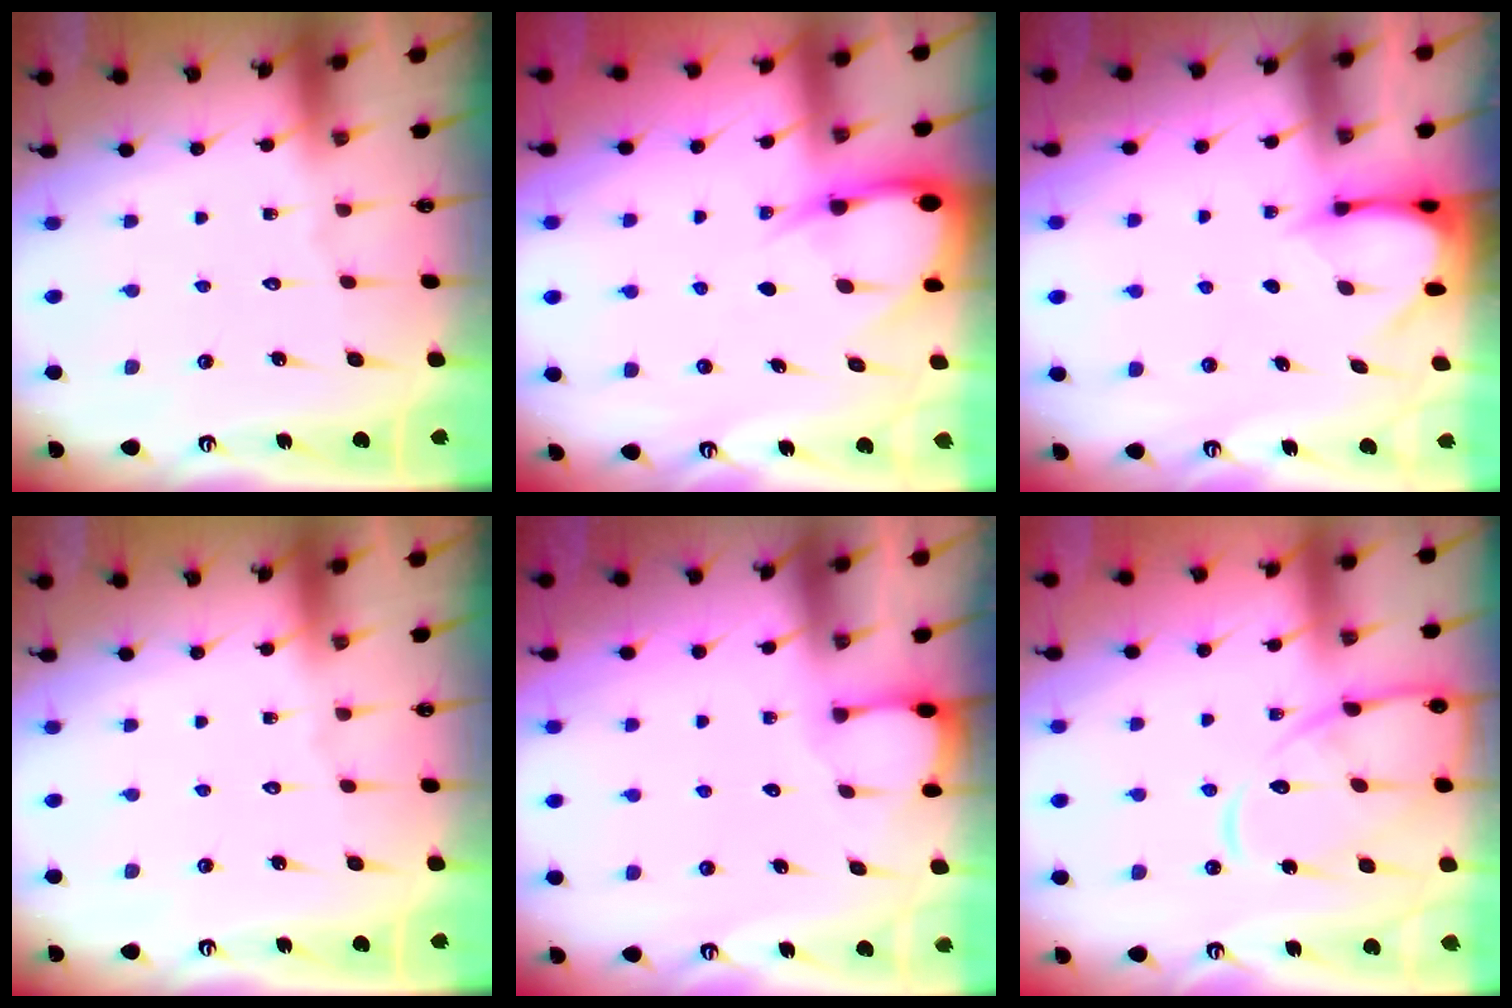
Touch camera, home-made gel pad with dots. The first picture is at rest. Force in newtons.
{"total": 6.6, "press": 6.5, "slide": 0.6}
{"total": 3.8, "press": 3.8, "slide": 0.2}
{"total": 0.0}
{"total": 0.9, "press": 0.8, "slide": 0.2}
{"total": 13.5, "press": 13.4, "slide": 1.2}